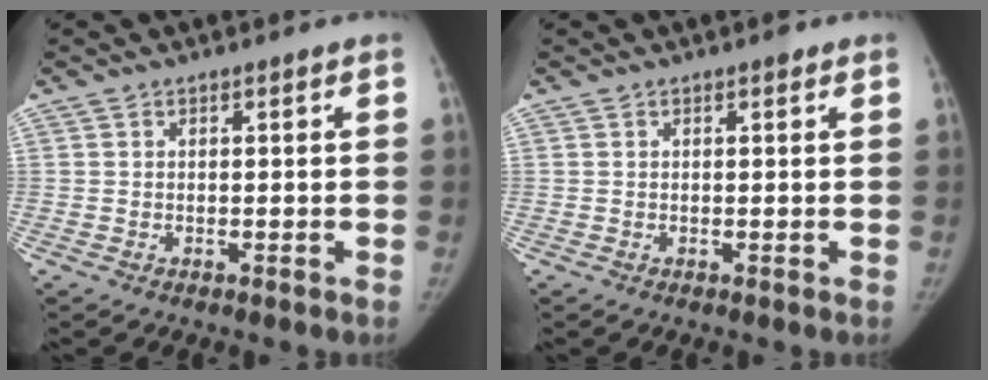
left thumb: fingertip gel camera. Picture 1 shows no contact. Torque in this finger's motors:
{"motor_torque": [-0.19, -0.34, 0.50, -0.35, 0.03]}